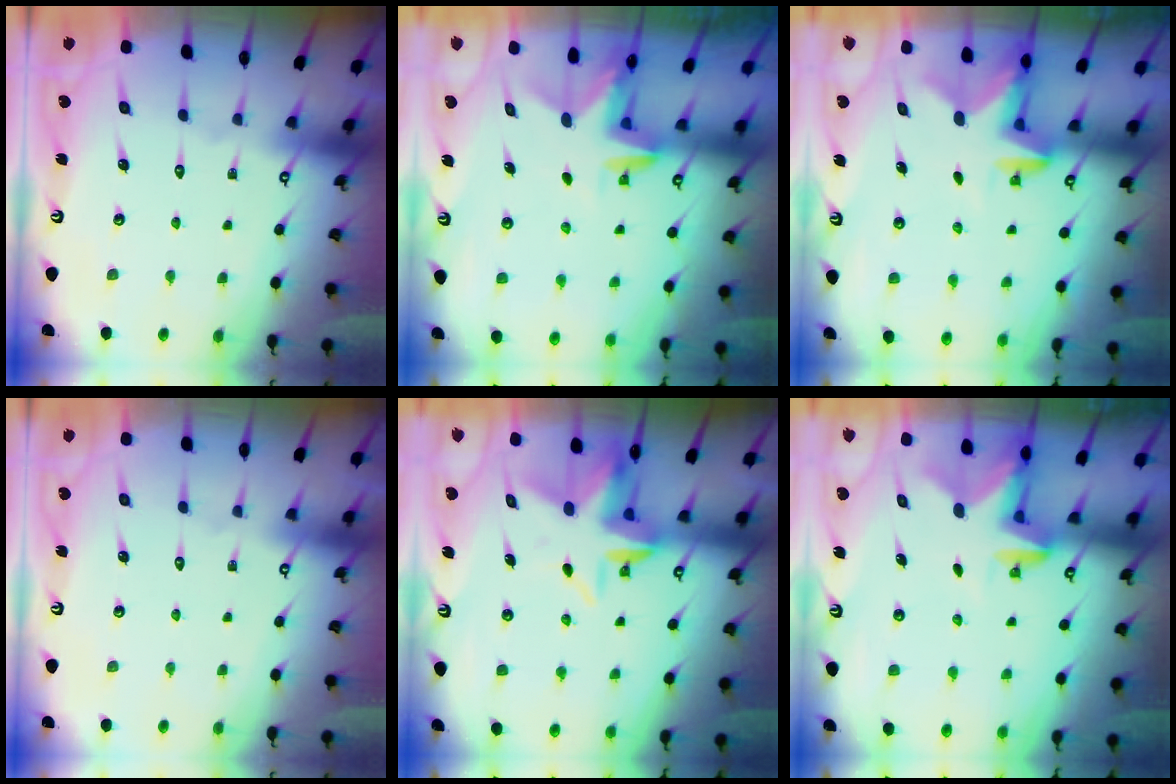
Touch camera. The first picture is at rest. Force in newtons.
{"total": 3.0, "press": 3.0, "slide": 0.2}
{"total": 2.5, "press": 2.5, "slide": 0.5}
{"total": 0.0}
{"total": 6.0, "press": 5.9, "slide": 1.0}
{"total": 2.3, "press": 2.3, "slide": 0.4}